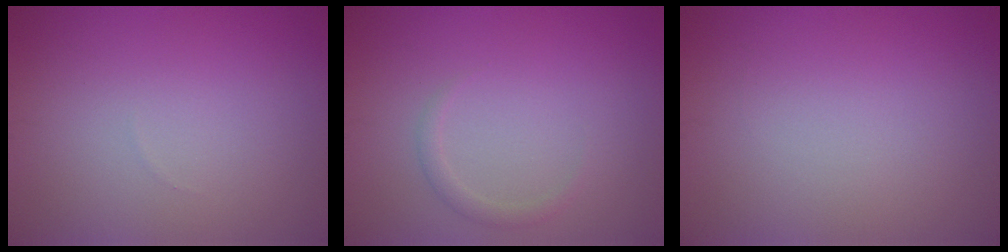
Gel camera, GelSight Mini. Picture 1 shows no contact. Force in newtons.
{"total": 1.0, "press": 1.0, "slide": 0.1}
{"total": 0.0}